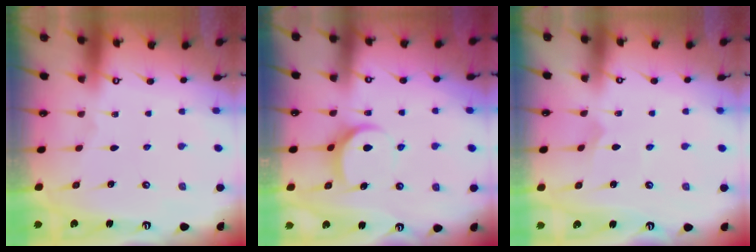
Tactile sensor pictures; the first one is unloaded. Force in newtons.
{"total": 8.2, "press": 8.1, "slide": 1.1}
{"total": 2.6, "press": 2.6, "slide": 0.2}